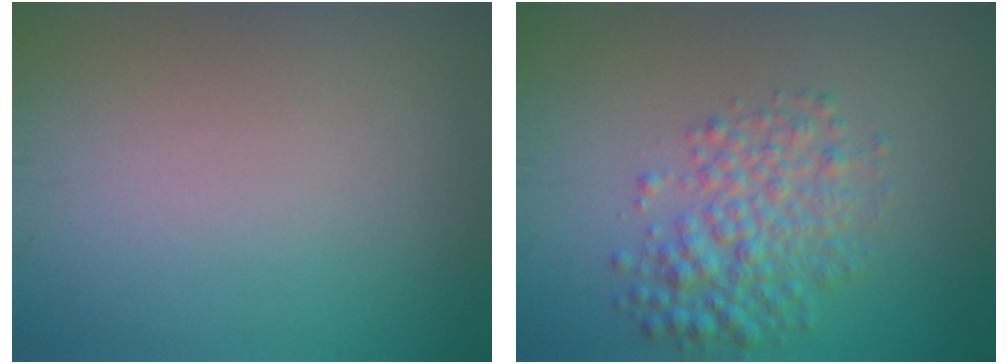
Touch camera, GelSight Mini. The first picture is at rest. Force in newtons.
{"total": 4.2, "press": 4.2, "slide": 0.1}